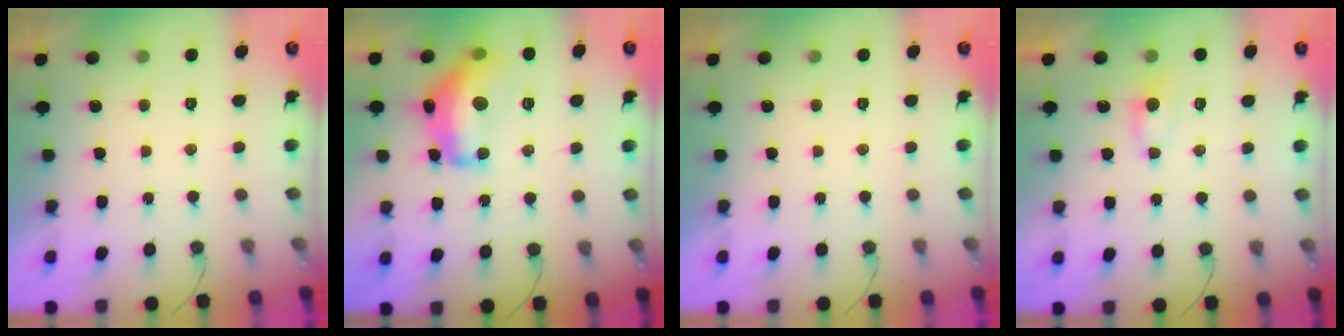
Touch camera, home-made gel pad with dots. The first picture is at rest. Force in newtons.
{"total": 15.7, "press": 15.6, "slide": 0.8}
{"total": 0.0}
{"total": 3.8, "press": 3.8, "slide": 0.5}